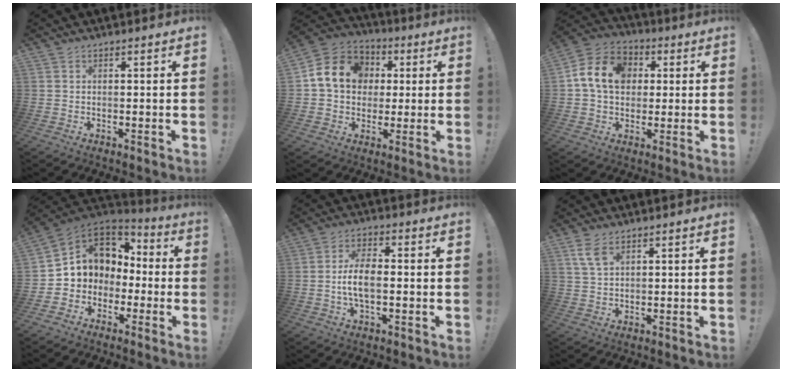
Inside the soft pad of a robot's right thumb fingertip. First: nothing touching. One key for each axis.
{"total": 14.8, "fx": 3.0, "fy": 12.4, "fz": 7.6, "tx": -0.122, "ty": 0.011, "tz": 0.063}
{"total": 14.0, "fx": 2.8, "fy": 11.0, "fz": 8.2, "tx": -0.138, "ty": 0.013, "tz": 0.059}
{"total": 9.0, "fx": 1.9, "fy": 8.4, "fz": 2.6, "tx": -0.047, "ty": -0.013, "tz": 0.052}
{"total": 7.9, "fx": -1.3, "fy": 3.5, "fz": 7.0, "tx": -0.138, "ty": 0.005, "tz": -0.024}
{"total": 4.9, "fx": 2.9, "fy": 1.8, "fz": 3.5, "tx": -0.065, "ty": -0.012, "tz": 0.054}